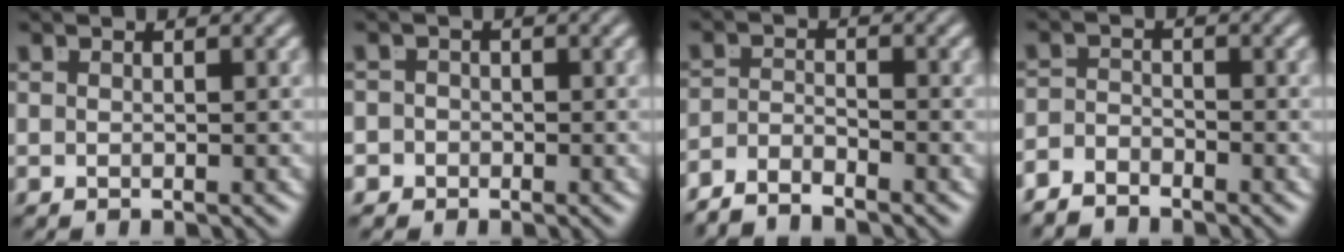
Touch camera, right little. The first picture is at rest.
{"total": 2.7, "force": [-1.4, 2.3, 0.0], "torque": [-0.011, -0.014, -0.025]}
{"total": 3.5, "force": [-3.2, 1.0, 0.9], "torque": [-0.015, -0.010, -0.056]}
{"total": 2.8, "force": [-2.6, 1.0, 0.4], "torque": [-0.005, -0.018, -0.042]}